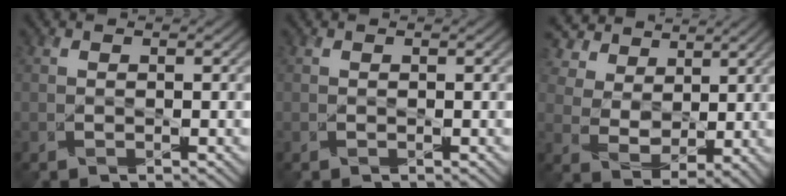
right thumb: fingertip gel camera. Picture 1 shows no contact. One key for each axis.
{"total": 0.0}
{"total": 7.9, "fx": 4.8, "fy": 5.0, "fz": 3.8, "tx": -0.097, "ty": 0.005, "tz": 0.096}